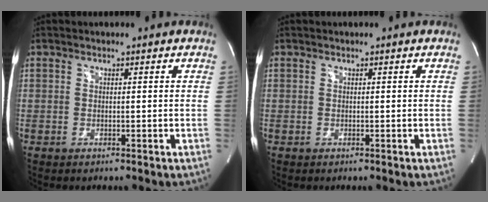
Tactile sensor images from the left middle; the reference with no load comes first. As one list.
[{"total": 0.0}]